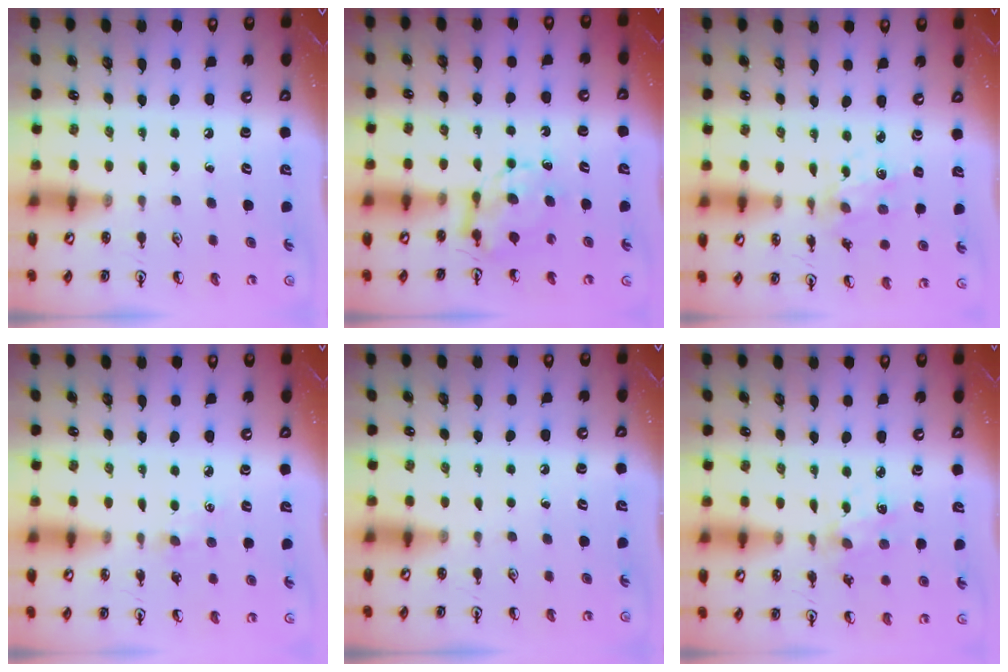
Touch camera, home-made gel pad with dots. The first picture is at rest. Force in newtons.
{"total": 6.8, "press": 6.8, "slide": 0.5}
{"total": 2.3, "press": 2.3, "slide": 0.6}
{"total": 2.5, "press": 2.5, "slide": 0.2}
{"total": 0.0}
{"total": 3.4, "press": 3.4, "slide": 0.3}